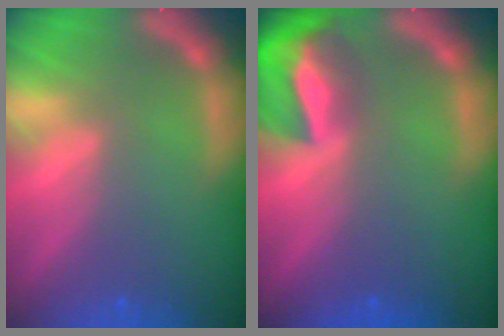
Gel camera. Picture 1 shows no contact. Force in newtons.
{"total": 8.5}